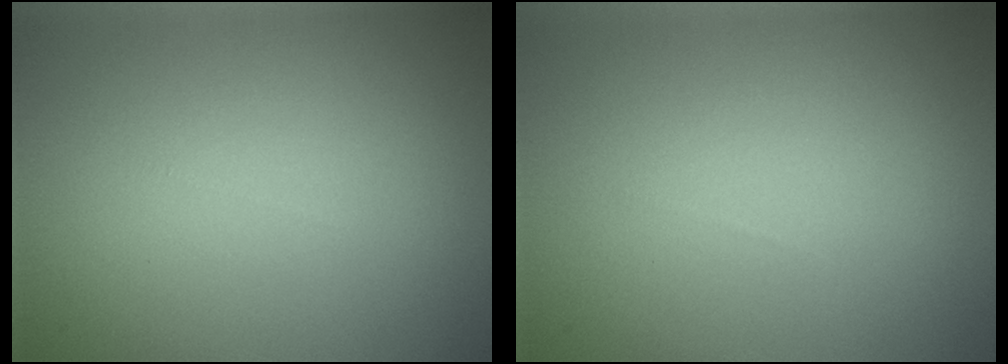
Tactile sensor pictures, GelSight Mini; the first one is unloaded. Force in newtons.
{"total": 0.0}